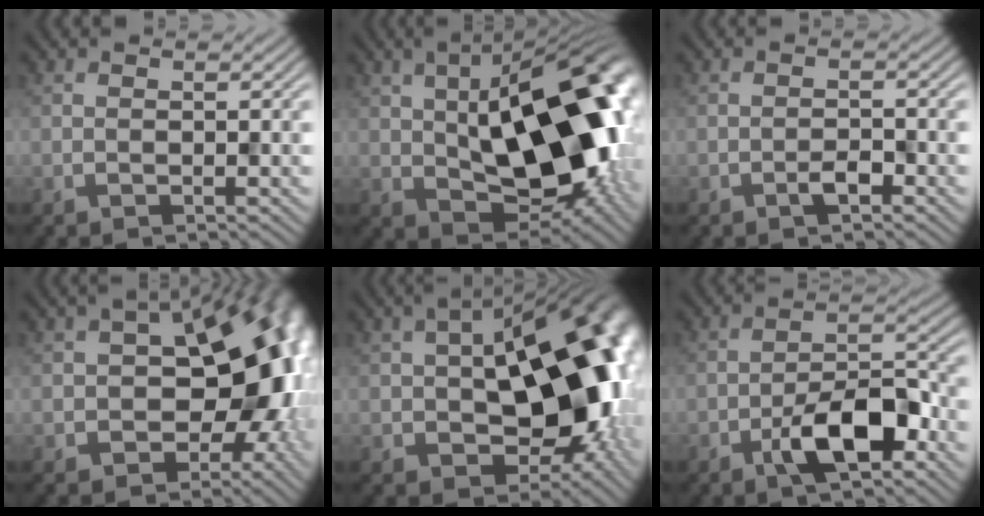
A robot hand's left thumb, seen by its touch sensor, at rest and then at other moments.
{"total": 20.4, "force": [1.0, 11.1, 17.1], "torque": [-0.240, -0.003, 0.010]}
{"total": 1.7, "force": [-1.1, 0.6, 1.1], "torque": [-0.017, 0.003, -0.022]}
{"total": 15.7, "force": [-1.1, 10.2, 12.0], "torque": [-0.151, -0.014, -0.014]}
{"total": 20.2, "force": [-1.0, 12.1, 16.2], "torque": [-0.200, -0.020, -0.007]}
{"total": 8.5, "force": [-4.3, 3.5, 6.4], "torque": [-0.099, 0.014, -0.082]}